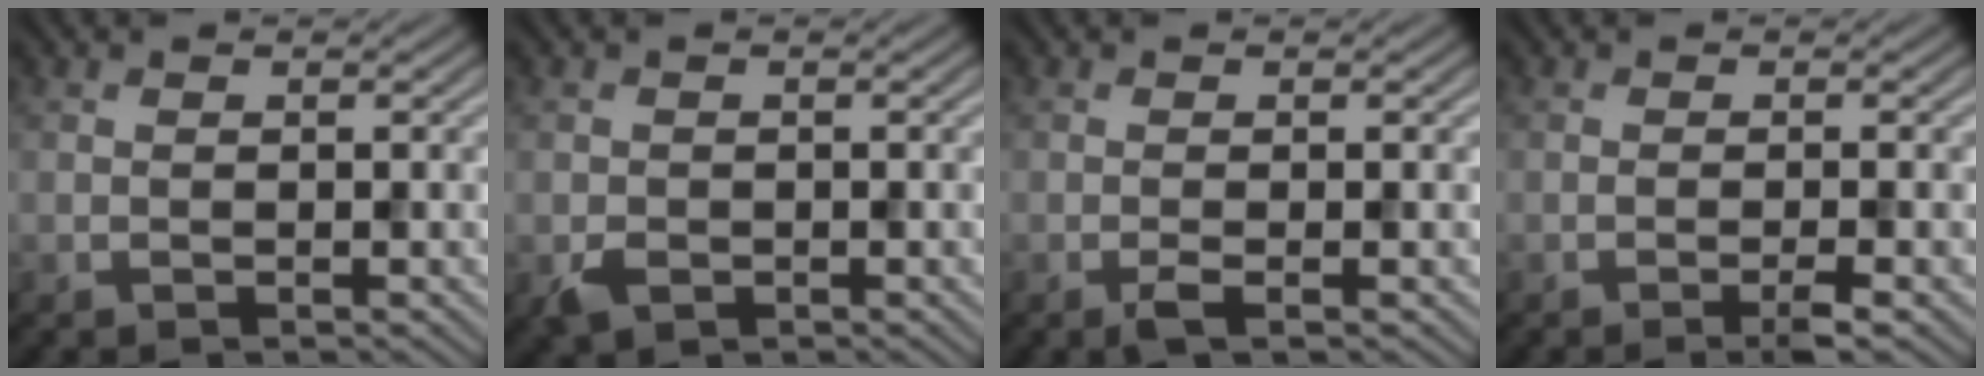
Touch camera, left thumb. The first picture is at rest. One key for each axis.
{"total": 1.9, "fx": -0.7, "fy": 1.4, "fz": 0.9, "tx": -0.022, "ty": -0.010, "tz": -0.015}
{"total": 1.2, "fx": -0.6, "fy": 0.1, "fz": 1.0, "tx": -0.021, "ty": 0.001, "tz": -0.015}
{"total": 1.9, "fx": -0.9, "fy": 0.0, "fz": 1.7, "tx": -0.028, "ty": 0.005, "tz": -0.025}